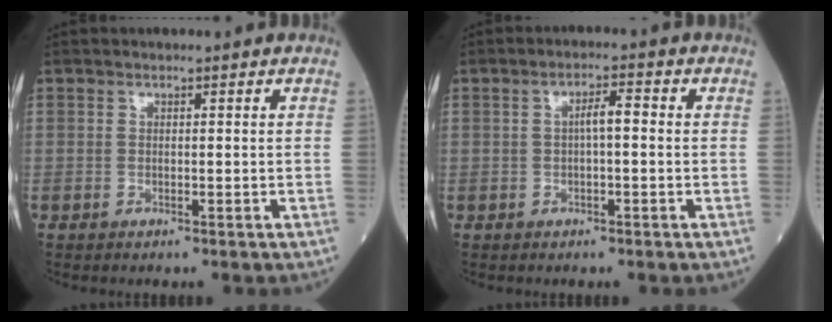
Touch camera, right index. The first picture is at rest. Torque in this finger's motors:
{"motor_torque": [0.33, -0.09, 0.03, 0.05]}